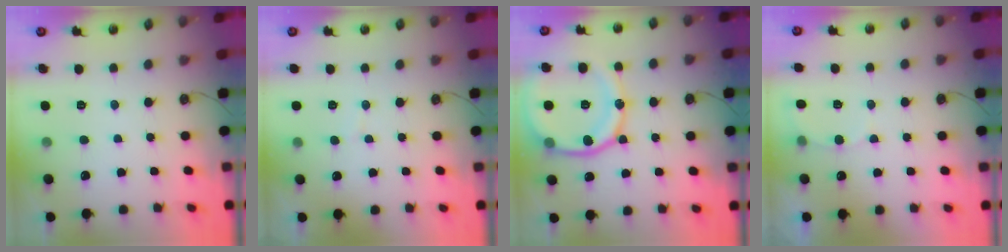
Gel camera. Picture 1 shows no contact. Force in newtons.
{"total": 3.6, "press": 3.6, "slide": 0.4}
{"total": 17.7, "press": 17.6, "slide": 1.9}
{"total": 5.6, "press": 5.5, "slide": 1.4}